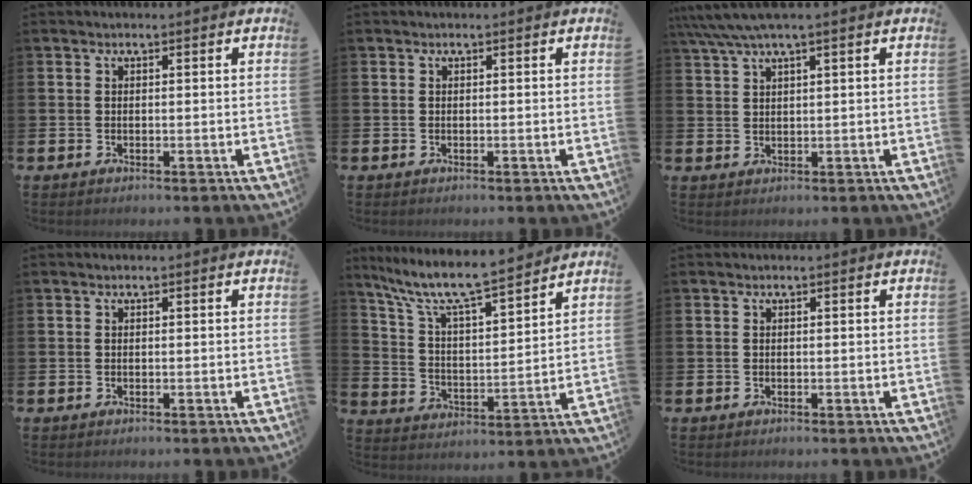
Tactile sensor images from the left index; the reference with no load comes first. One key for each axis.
{"total": 0.0}
{"total": 3.7, "fx": 2.8, "fy": 0.2, "fz": 2.5, "tx": -0.060, "ty": 0.003, "tz": 0.052}
{"total": 0.0}
{"total": 9.2, "fx": 8.4, "fy": 0.8, "fz": 3.7, "tx": -0.108, "ty": -0.058, "tz": 0.142}
{"total": 0.0}